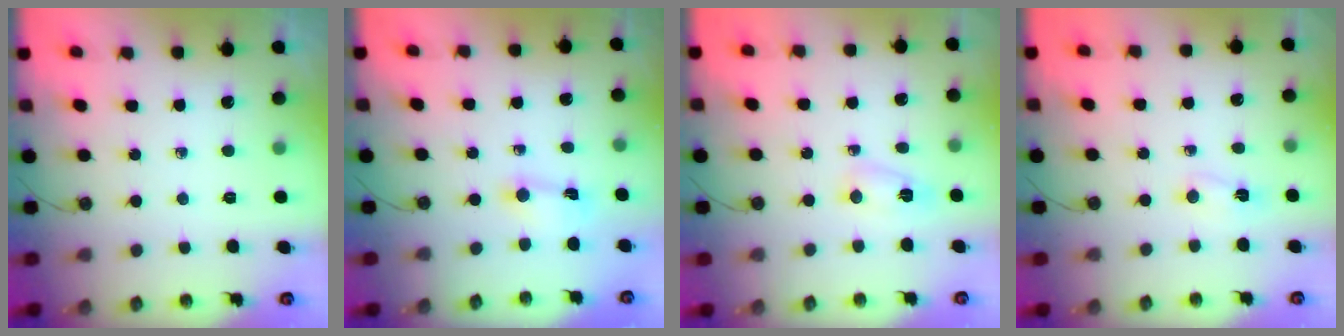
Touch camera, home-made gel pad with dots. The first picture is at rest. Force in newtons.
{"total": 2.0, "press": 2.0, "slide": 0.2}
{"total": 3.0, "press": 2.9, "slide": 0.6}
{"total": 2.4, "press": 2.4, "slide": 0.5}